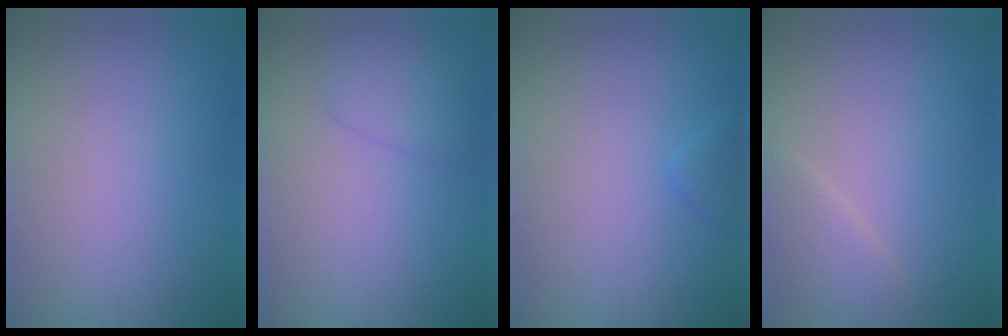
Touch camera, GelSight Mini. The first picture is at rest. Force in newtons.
{"total": 1.8, "press": 1.8, "slide": 0.0}
{"total": 1.0, "press": 1.0, "slide": 0.1}
{"total": 2.2, "press": 2.1, "slide": 0.1}